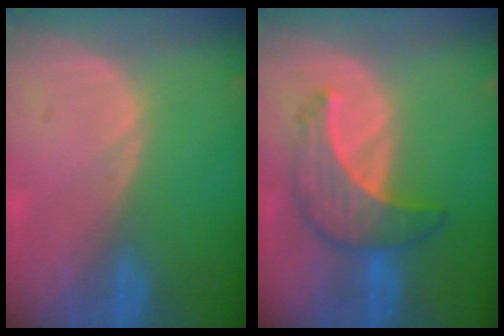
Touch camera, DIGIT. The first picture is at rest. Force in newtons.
{"total": 7.0, "press": 6.9, "slide": 0.5}